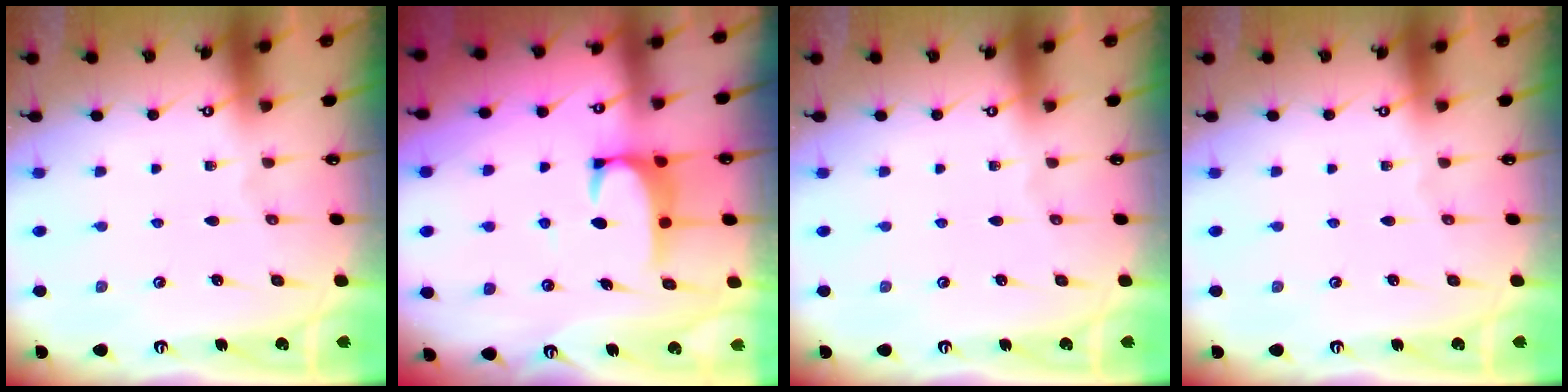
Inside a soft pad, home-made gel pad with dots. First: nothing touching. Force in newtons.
{"total": 2.9, "press": 2.8, "slide": 0.7}
{"total": 0.0}
{"total": 0.0}